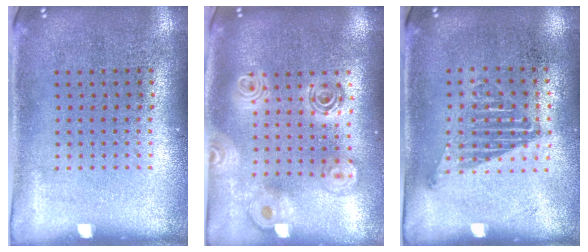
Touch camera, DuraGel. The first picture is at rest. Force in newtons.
{"total": 2.1, "press": 1.7, "slide": 1.2}
{"total": 1.2, "press": 1.0, "slide": 0.6}